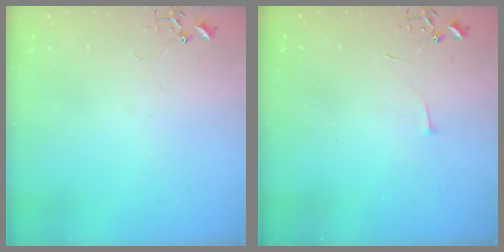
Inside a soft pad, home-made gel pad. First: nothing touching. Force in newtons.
{"total": 3.0, "press": 2.9, "slide": 0.3}